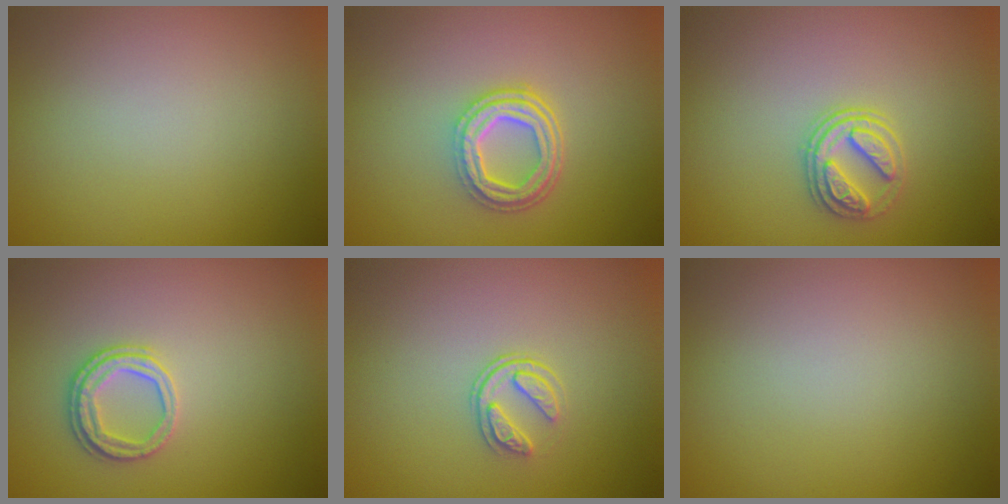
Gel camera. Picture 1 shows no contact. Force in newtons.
{"total": 4.4, "press": 3.3, "slide": 2.8}
{"total": 2.7, "press": 2.5, "slide": 1.0}
{"total": 2.5, "press": 2.3, "slide": 0.9}
{"total": 1.9, "press": 1.3, "slide": 1.4}
{"total": 0.0}